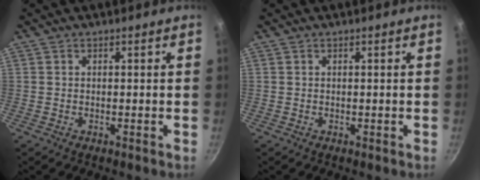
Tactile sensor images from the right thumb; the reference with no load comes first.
{"total": 0.0}